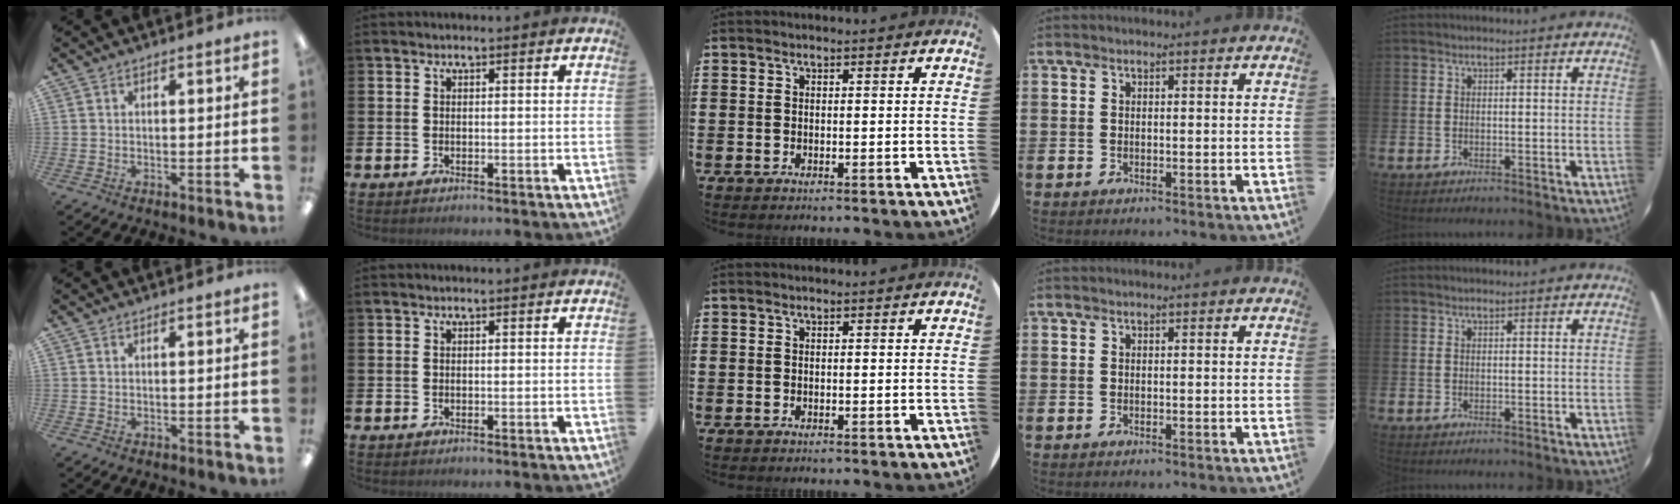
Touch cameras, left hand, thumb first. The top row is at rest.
{}